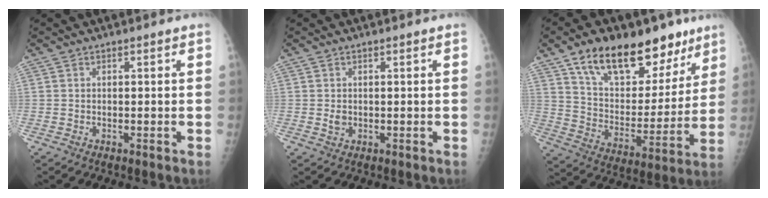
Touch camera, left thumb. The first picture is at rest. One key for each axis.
{"total": 1.4, "fx": 0.1, "fy": 1.1, "fz": 0.8, "tx": -0.012, "ty": -0.001, "tz": 0.006}
{"total": 23.7, "fx": 15.2, "fy": 12.1, "fz": 13.6, "tx": -0.166, "ty": -0.050, "tz": 0.252}